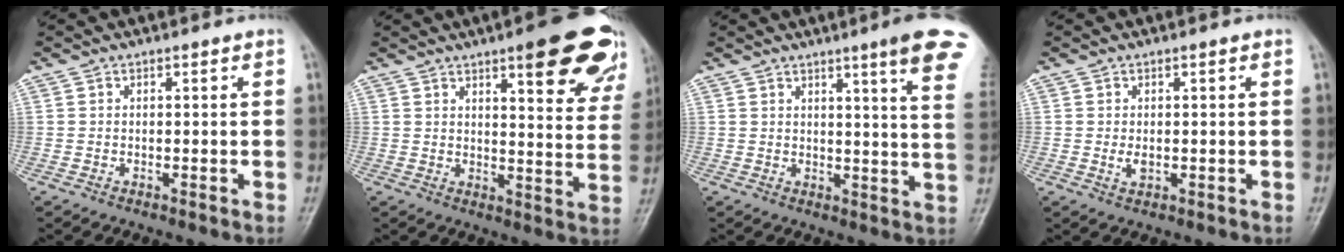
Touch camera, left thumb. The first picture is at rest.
{"total": 17.6, "force": [10.2, 4.6, 13.7], "torque": [-0.137, -0.041, 0.123]}
{"total": 13.1, "force": [8.1, 0.6, 10.3], "torque": [-0.115, -0.034, 0.084]}
{"total": 2.0, "force": [0.0, 1.1, 1.7], "torque": [-0.026, -0.004, 0.003]}